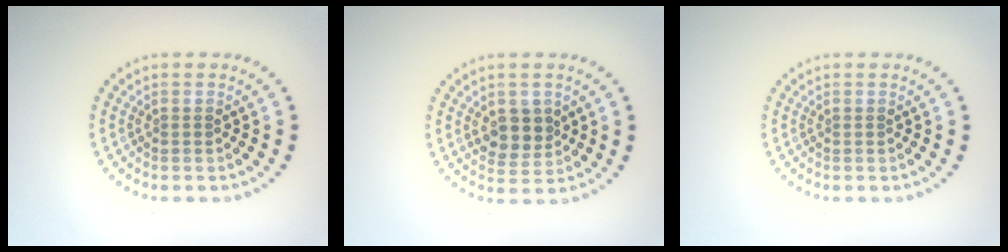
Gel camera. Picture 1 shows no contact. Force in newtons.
{"total": 3.0, "press": 2.8, "slide": 0.9}
{"total": 0.0}